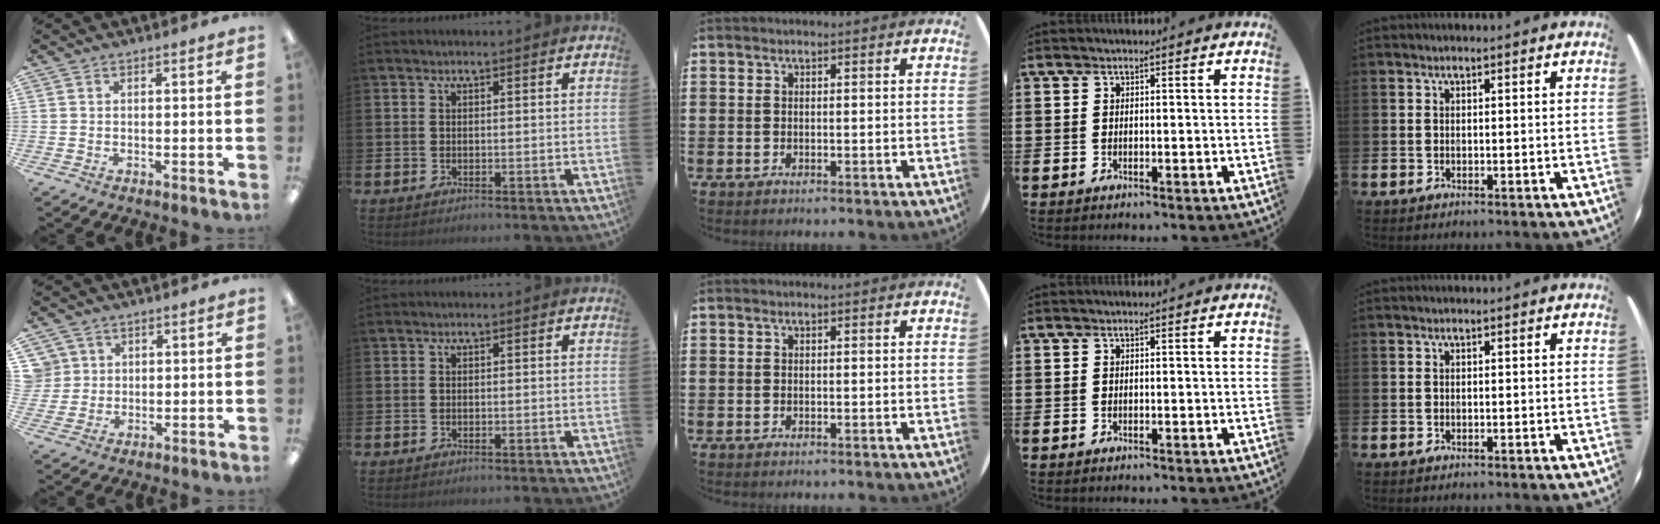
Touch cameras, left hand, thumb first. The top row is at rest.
{"thumb": {"total": 4.6, "force": [1.8, 4.2, 0.1], "torque": [-0.013, 0.003, 0.035]}}